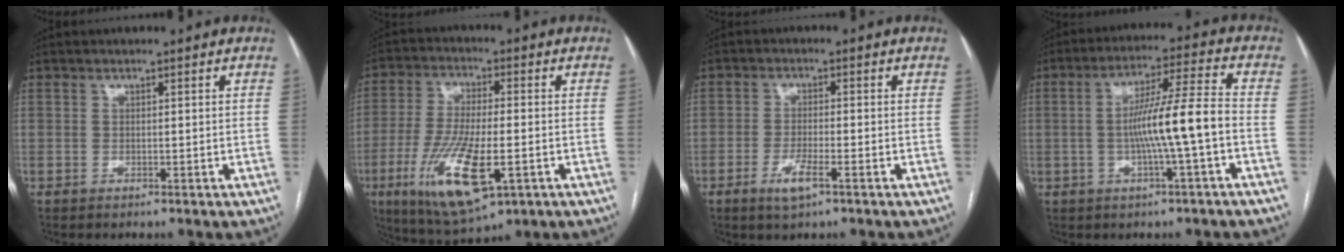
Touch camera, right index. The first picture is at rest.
{"total": 13.6, "force": [-4.8, 3.6, 12.2], "torque": [-0.241, -0.026, -0.073]}
{"total": 4.0, "force": [-2.1, 1.0, 3.2], "torque": [-0.066, -0.003, -0.039]}
{"total": 7.6, "force": [-1.5, -0.6, 7.4], "torque": [-0.132, 0.012, -0.025]}